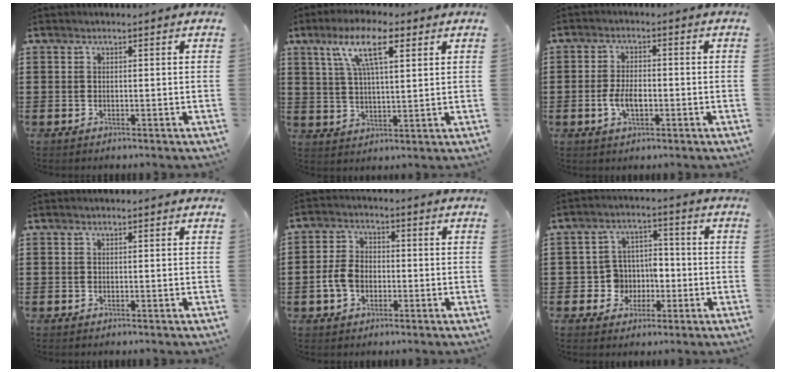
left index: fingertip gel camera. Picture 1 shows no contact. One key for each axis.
{"total": 9.7, "fx": 5.0, "fy": 3.0, "fz": 7.8, "tx": -0.154, "ty": 0.007, "tz": 0.086}
{"total": 4.4, "fx": -1.1, "fy": 2.1, "fz": 3.7, "tx": -0.088, "ty": -0.002, "tz": -0.025}
{"total": 0.0}
{"total": 5.2, "fx": -1.4, "fy": 3.7, "fz": 3.5, "tx": -0.086, "ty": 0.003, "tz": -0.031}
{"total": 5.7, "fx": -1.3, "fy": 5.3, "fz": 1.5, "tx": -0.038, "ty": 0.013, "tz": -0.025}